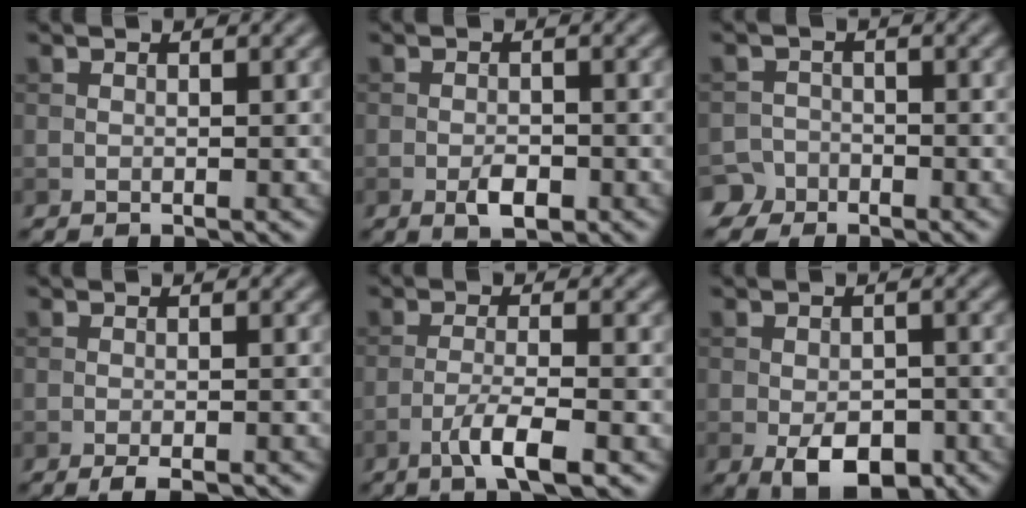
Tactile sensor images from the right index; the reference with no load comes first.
{"total": 2.4, "force": [-1.1, 1.1, 1.8], "torque": [-0.030, -0.001, -0.021]}
{"total": 4.0, "force": [-3.1, 2.5, 0.4], "torque": [0.008, -0.002, -0.054]}
{"total": 2.3, "force": [-1.7, 0.4, 1.5], "torque": [-0.024, -0.002, -0.027]}
{"total": 4.2, "force": [-2.3, 0.6, 3.4], "torque": [-0.065, 0.003, -0.050]}
{"total": 5.3, "force": [-2.4, 2.9, 3.8], "torque": [-0.057, -0.007, -0.040]}